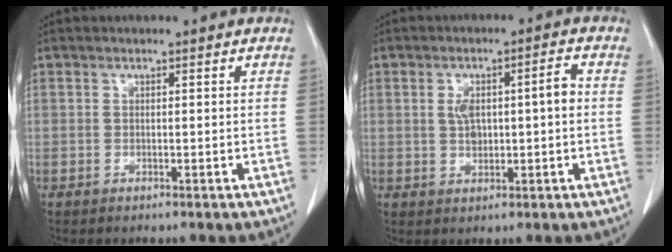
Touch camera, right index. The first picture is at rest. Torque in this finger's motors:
{"motor_torque": [0.19, -0.01, 0.13, 0.05]}